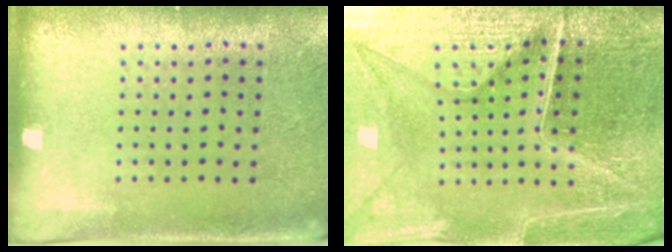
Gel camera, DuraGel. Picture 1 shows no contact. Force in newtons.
{"total": 5.4, "press": 5.1, "slide": 1.8}